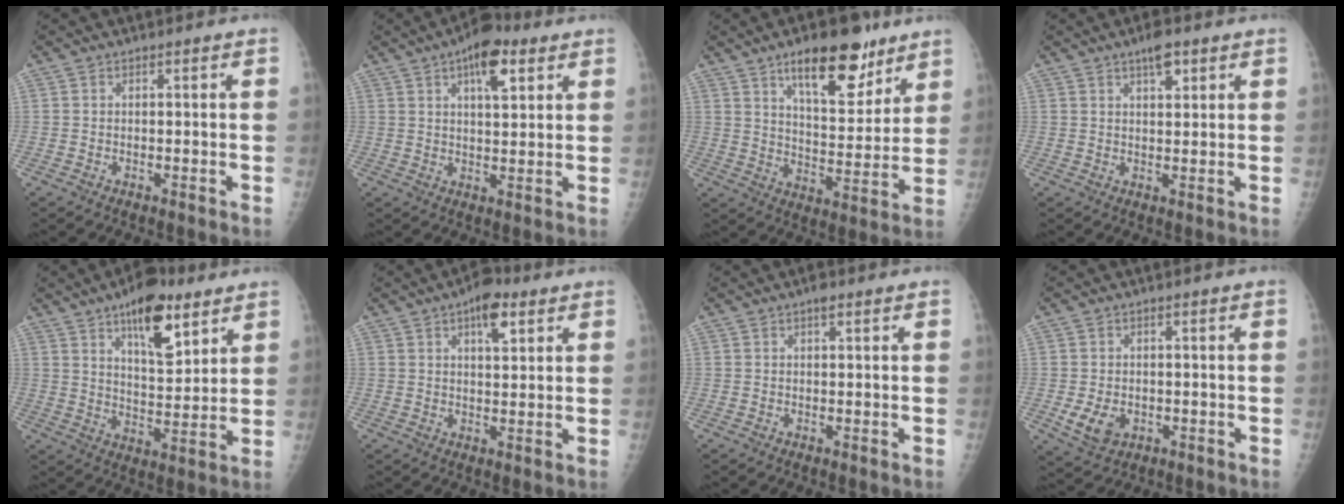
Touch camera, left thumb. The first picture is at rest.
{"total": 9.2, "force": [4.6, 3.8, 7.0], "torque": [-0.088, -0.011, 0.068]}
{"total": 15.2, "force": [9.7, 6.1, 10.0], "torque": [-0.107, -0.057, 0.153]}
{"total": 4.1, "force": [2.5, 1.5, 2.8], "torque": [-0.032, -0.011, 0.040]}
{"total": 13.6, "force": [7.9, 5.5, 9.6], "torque": [-0.114, -0.043, 0.125]}
{"total": 6.6, "force": [3.4, 2.9, 4.9], "torque": [-0.054, -0.009, 0.047]}
{"total": 1.3, "force": [0.7, 0.5, 0.9], "torque": [-0.007, 0.001, 0.009]}
{"total": 4.9, "force": [-1.3, 3.7, 3.0], "torque": [-0.045, -0.003, -0.011]}